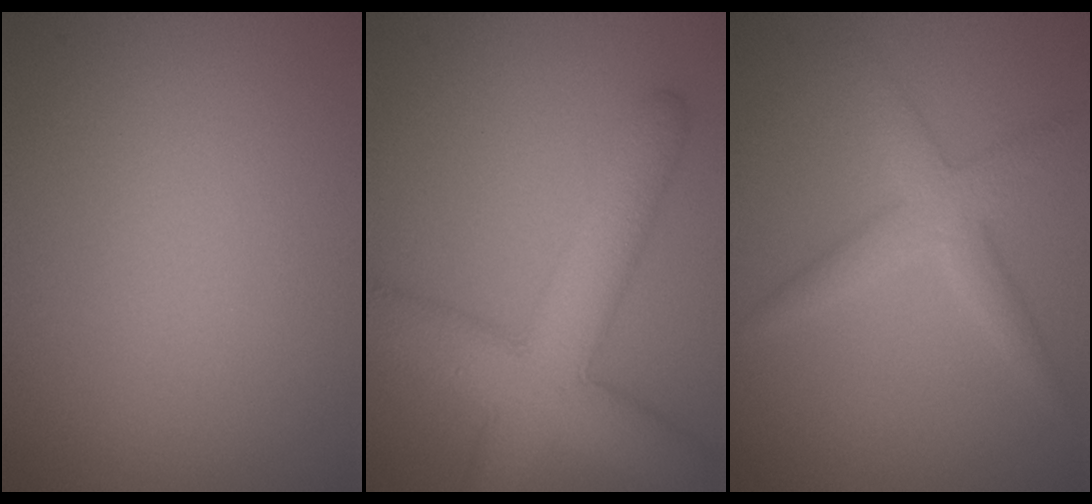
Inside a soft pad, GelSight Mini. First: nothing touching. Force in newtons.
{"total": 7.8, "press": 7.8, "slide": 0.3}
{"total": 3.1, "press": 3.1, "slide": 0.1}